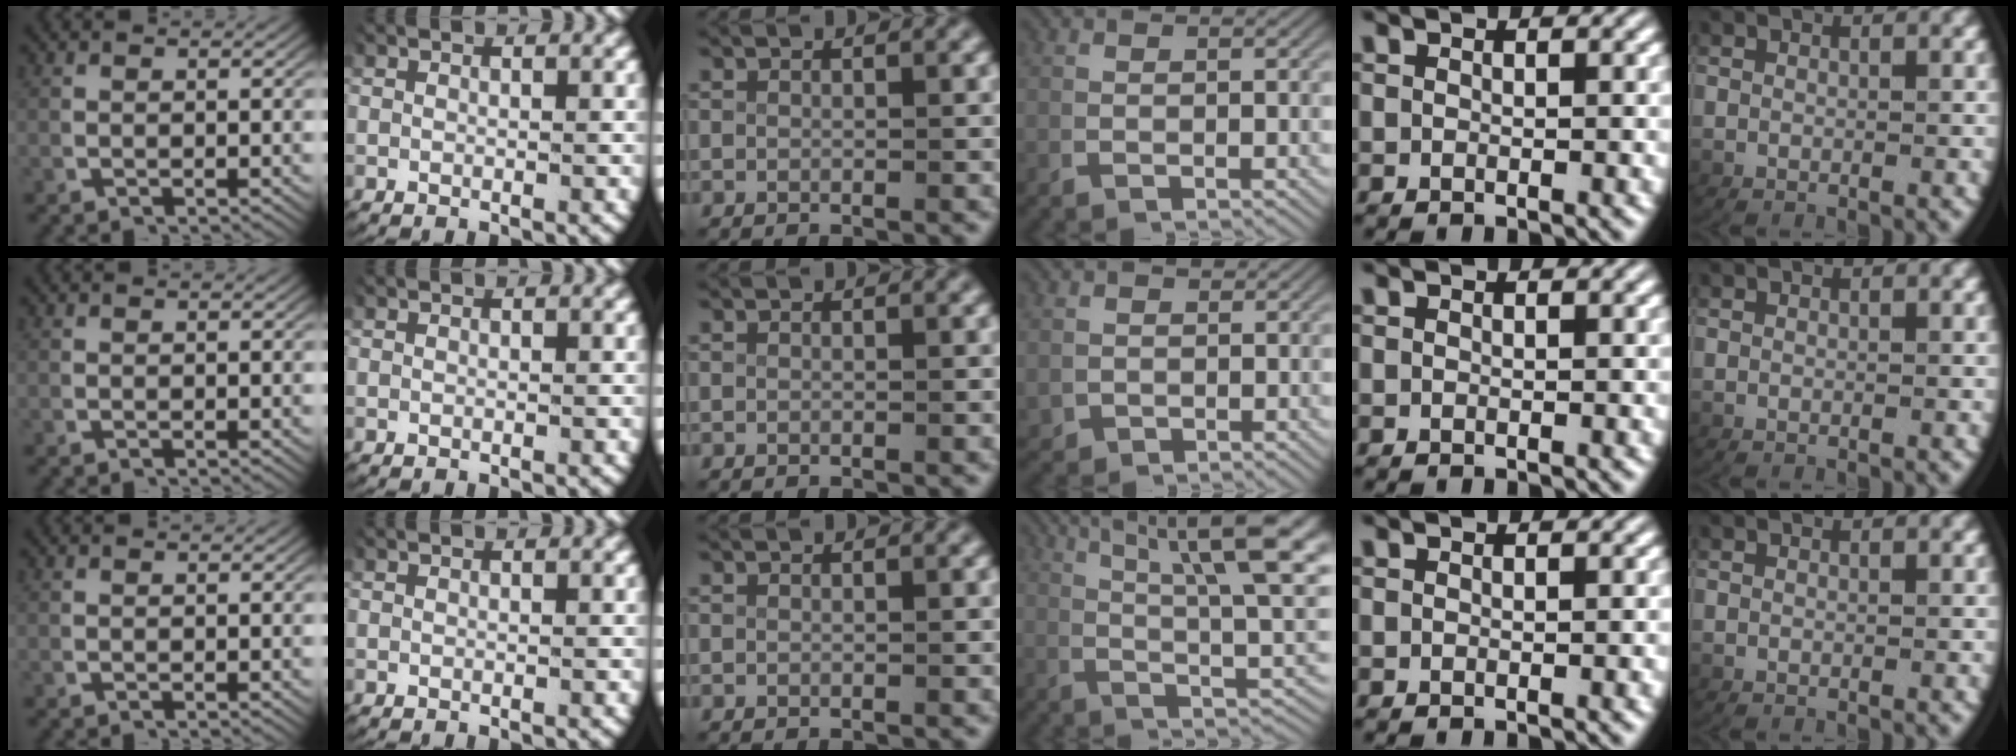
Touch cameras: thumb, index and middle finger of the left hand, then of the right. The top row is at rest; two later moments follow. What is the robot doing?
{"motion": "lift_and_place", "object": "plastic wrap"}